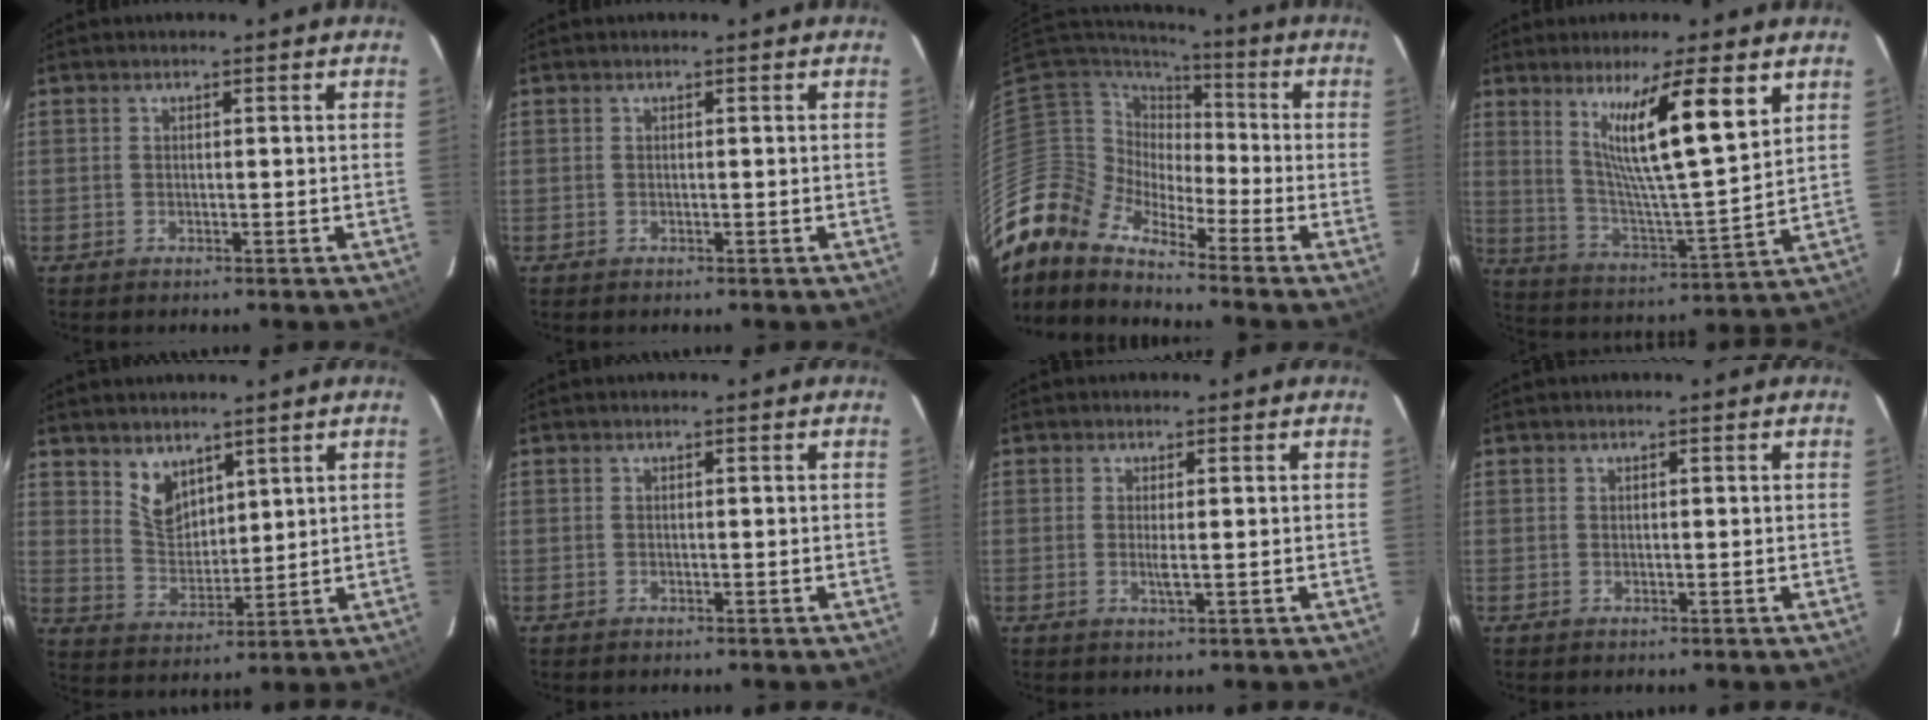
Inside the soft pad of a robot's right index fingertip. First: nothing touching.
{"total": 0.0}
{"total": 9.9, "force": [-8.9, 3.3, 2.9], "torque": [-0.051, 0.011, -0.197]}
{"total": 15.5, "force": [7.9, 0.7, 13.3], "torque": [-0.216, -0.012, 0.147]}
{"total": 6.6, "force": [4.6, 3.8, 2.7], "torque": [-0.040, 0.001, 0.097]}
{"total": 0.0}
{"total": 2.3, "force": [0.2, -0.1, 2.3], "torque": [-0.039, -0.005, 0.003]}
{"total": 0.7, "force": [0.6, -0.1, 0.3], "torque": [-0.006, 0.000, 0.008]}